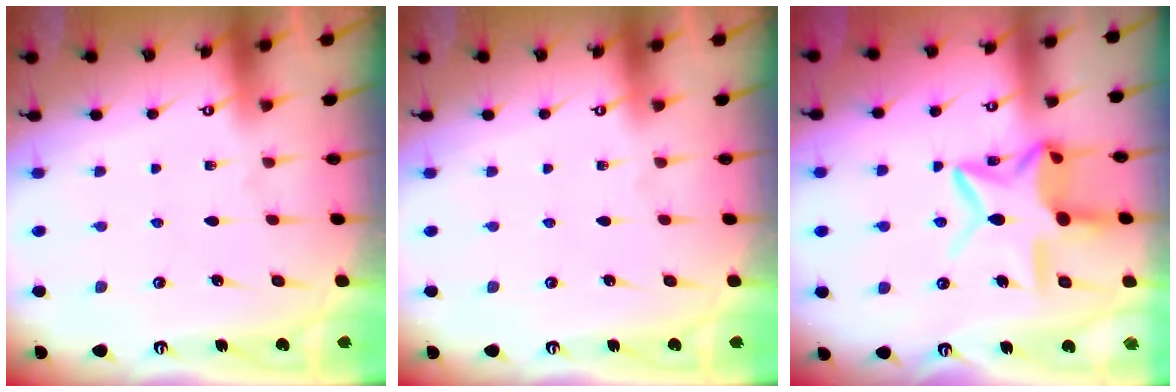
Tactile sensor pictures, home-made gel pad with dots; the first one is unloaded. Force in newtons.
{"total": 0.0}
{"total": 15.0, "press": 15.0, "slide": 1.2}